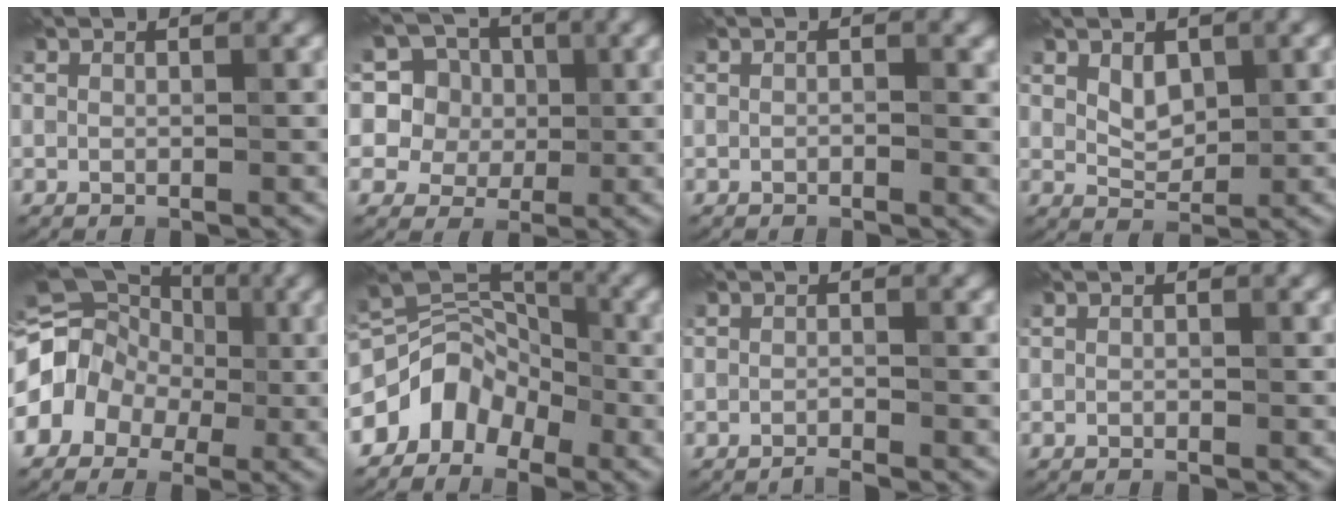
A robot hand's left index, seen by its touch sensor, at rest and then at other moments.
{"total": 10.6, "force": [4.4, 8.8, 3.8], "torque": [-0.106, 0.041, 0.067]}
{"total": 1.3, "force": [-0.1, 0.6, 1.1], "torque": [-0.015, 0.000, -0.001]}
{"total": 2.1, "force": [0.9, 1.4, 1.3], "torque": [-0.027, 0.000, 0.020]}
{"total": 9.6, "force": [-1.0, 8.3, 4.7], "torque": [-0.075, 0.028, -0.051]}
{"total": 5.7, "force": [-3.1, 3.8, 2.7], "torque": [-0.044, 0.014, -0.069]}
{"total": 0.9, "force": [-0.8, -0.1, 0.5], "torque": [-0.011, 0.005, -0.015]}
{"total": 0.0}